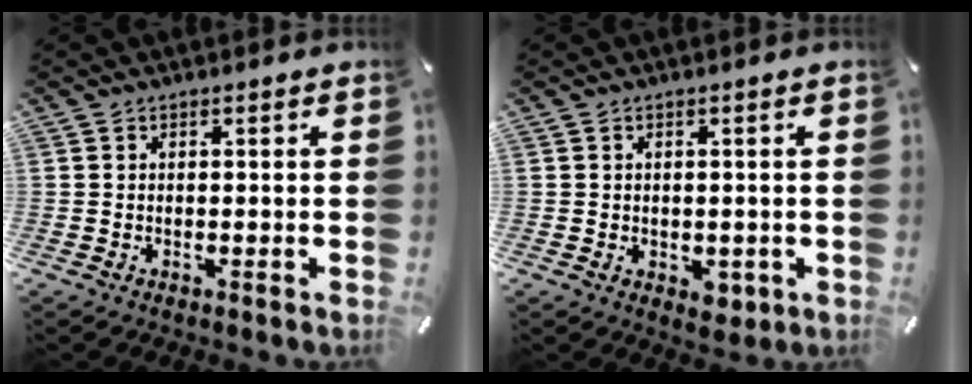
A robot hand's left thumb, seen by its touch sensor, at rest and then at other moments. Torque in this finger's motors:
{"motor_torque": [0.67, 0.81, 0.27, 0.11, 0.07]}